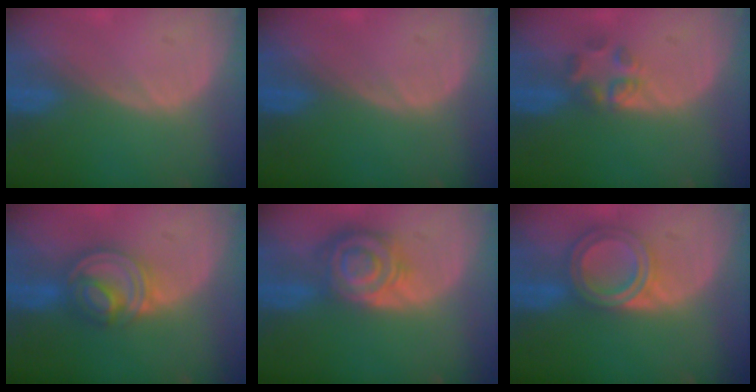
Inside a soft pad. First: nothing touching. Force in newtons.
{"total": 0.0}
{"total": 3.5, "press": 3.4, "slide": 0.8}
{"total": 7.7, "press": 6.7, "slide": 3.8}
{"total": 8.6, "press": 7.5, "slide": 4.1}
{"total": 6.9, "press": 6.1, "slide": 3.1}